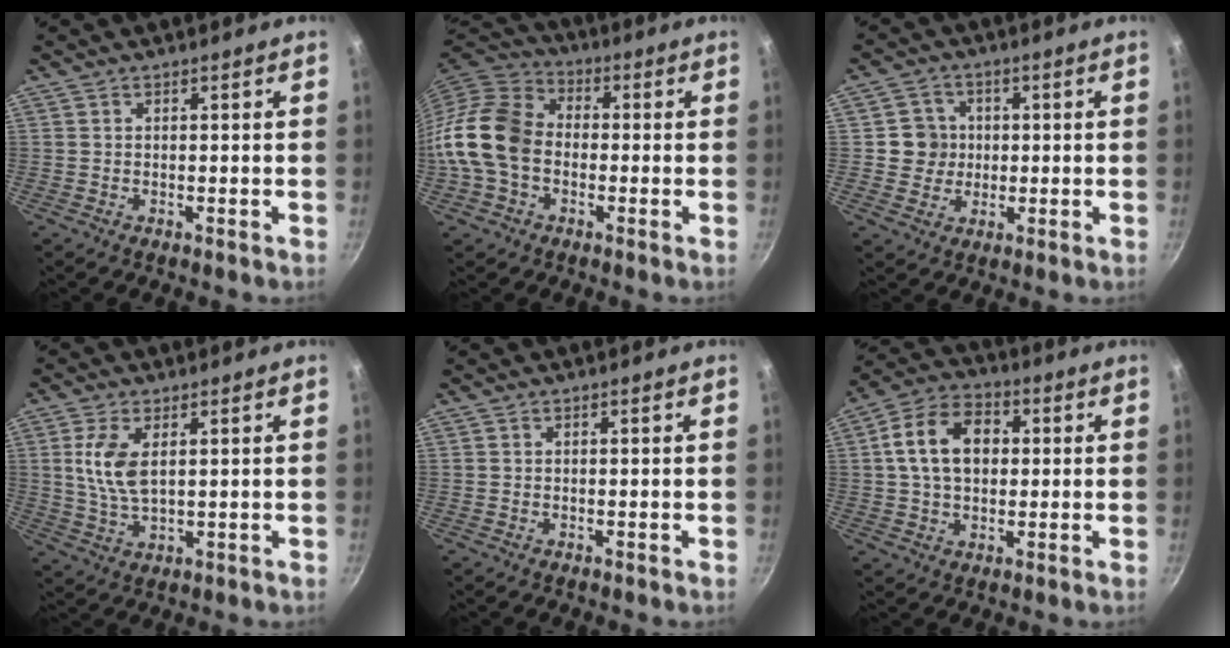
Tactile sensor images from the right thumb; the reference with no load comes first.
{"total": 14.2, "force": [-2.1, 10.4, 9.3], "torque": [-0.155, 0.031, -0.059]}
{"total": 5.9, "force": [0.3, 5.7, 1.3], "torque": [0.016, 0.007, -0.001]}
{"total": 7.6, "force": [1.9, 3.8, 6.4], "torque": [-0.128, -0.007, 0.039]}
{"total": 0.0}
{"total": 12.7, "force": [1.9, 9.0, 8.8], "torque": [-0.130, 0.020, 0.020]}